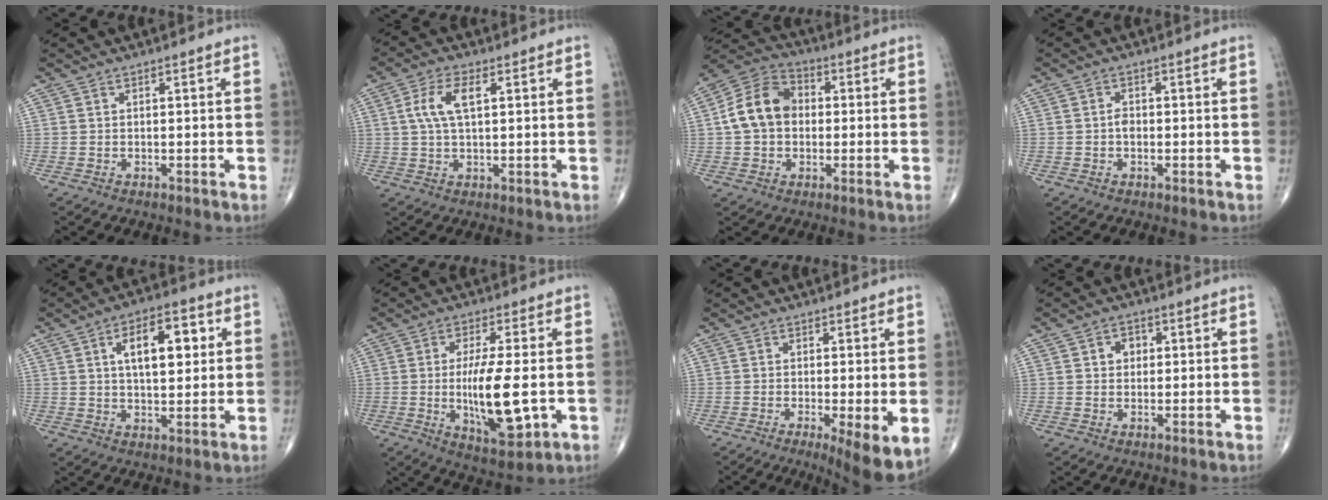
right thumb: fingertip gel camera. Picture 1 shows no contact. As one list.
[{"total": 6.5, "force": [1.6, 2.9, 5.6], "torque": [-0.125, 0.009, 0.032]}, {"total": 11.4, "force": [0.4, 8.7, 7.3], "torque": [-0.121, 0.030, -0.004]}, {"total": 1.6, "force": [-0.3, 1.1, 1.1], "torque": [-0.011, 0.004, -0.008]}, {"total": 11.4, "force": [3.2, 5.5, 9.5], "torque": [-0.119, 0.002, 0.047]}, {"total": 13.8, "force": [-1.4, 4.2, 13.0], "torque": [-0.227, -0.014, -0.013]}, {"total": 7.8, "force": [-2.0, 1.7, 7.3], "torque": [-0.113, -0.024, -0.032]}, {"total": 3.2, "force": [0.7, 2.6, 1.7], "torque": [-0.008, 0.003, 0.007]}]